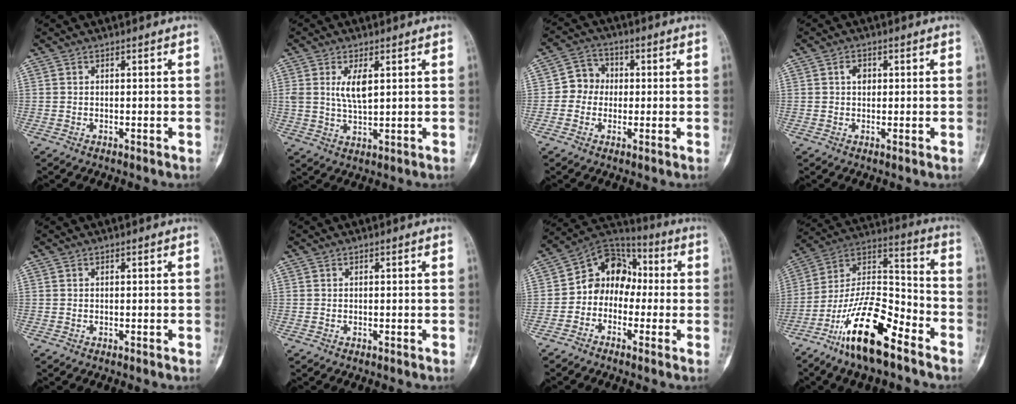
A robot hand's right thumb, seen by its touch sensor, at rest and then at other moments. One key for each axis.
{"total": 5.4, "fx": 1.7, "fy": 2.1, "fz": 4.7, "tx": -0.088, "ty": -0.012, "tz": 0.039}
{"total": 5.6, "fx": -0.3, "fy": 5.2, "fz": 2.1, "tx": -0.005, "ty": 0.014, "tz": -0.018}
{"total": 2.0, "fx": 0.7, "fy": 1.5, "fz": 1.2, "tx": -0.009, "ty": 0.002, "tz": 0.008}
{"total": 0.0}
{"total": 0.0}
{"total": 10.5, "fx": -0.8, "fy": 8.6, "fz": 6.0, "tx": -0.055, "ty": 0.049, "tz": -0.034}
{"total": 18.6, "fx": -11.7, "fy": 6.1, "fz": 13.2, "tx": -0.233, "ty": 0.081, "tz": -0.217}